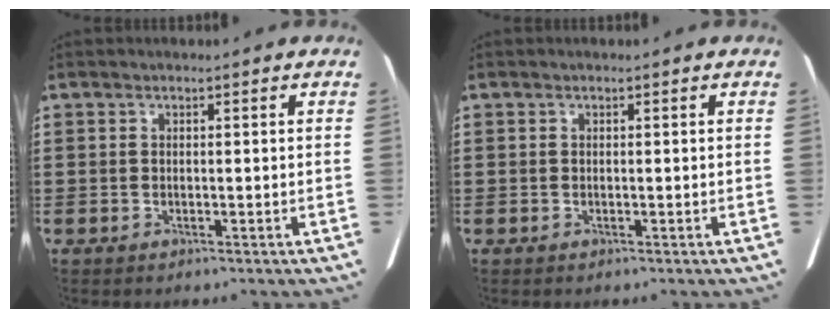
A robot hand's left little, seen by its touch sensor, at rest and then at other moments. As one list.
[{"total": 0.0}]